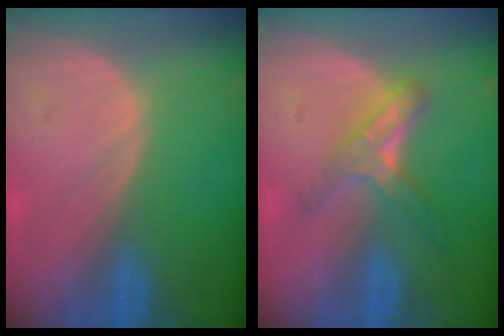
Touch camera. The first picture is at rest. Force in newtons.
{"total": 5.4, "press": 5.0, "slide": 2.1}